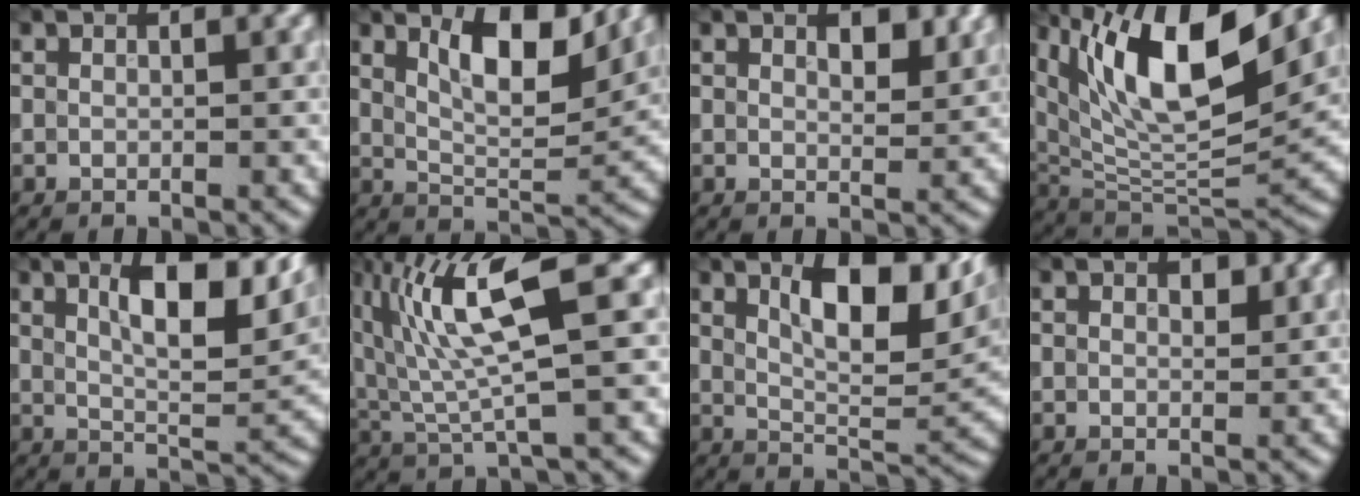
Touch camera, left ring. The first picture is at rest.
{"total": 7.0, "force": [3.5, 2.4, 5.6], "torque": [-0.094, -0.001, 0.058]}
{"total": 2.2, "force": [1.2, 0.9, 1.6], "torque": [-0.019, -0.002, 0.022]}
{"total": 13.3, "force": [6.1, 4.9, 10.8], "torque": [-0.180, 0.006, 0.106]}
{"total": 8.2, "force": [3.7, 2.5, 6.9], "torque": [-0.104, 0.003, 0.064]}
{"total": 7.9, "force": [2.4, 1.6, 7.4], "torque": [-0.150, 0.003, 0.047]}
{"total": 9.6, "force": [3.8, 3.6, 8.0], "torque": [-0.126, 0.003, 0.065]}
{"total": 0.8, "force": [0.5, 0.4, 0.4], "torque": [-0.003, -0.003, 0.008]}